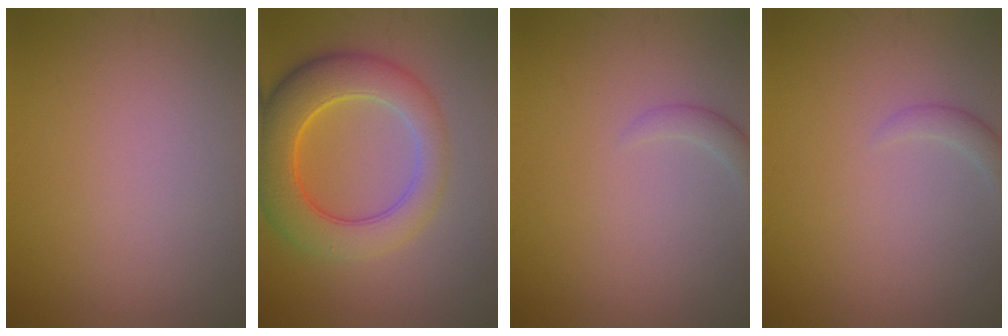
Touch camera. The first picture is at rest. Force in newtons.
{"total": 7.6, "press": 7.6, "slide": 0.3}
{"total": 1.4, "press": 1.4, "slide": 0.1}
{"total": 1.4, "press": 1.4, "slide": 0.1}